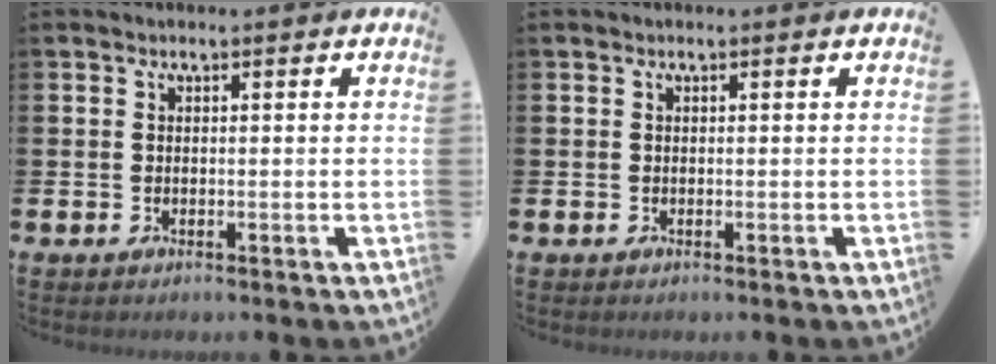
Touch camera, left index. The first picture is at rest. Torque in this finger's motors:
{"motor_torque": [0.00, 0.00, 0.01, 0.00]}